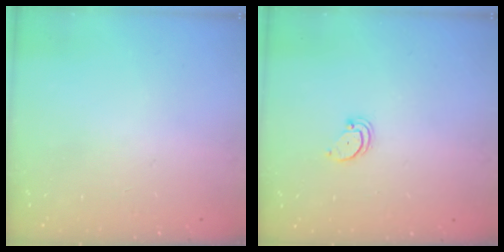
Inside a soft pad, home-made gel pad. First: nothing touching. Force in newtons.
{"total": 1.5, "press": 1.5, "slide": 0.2}